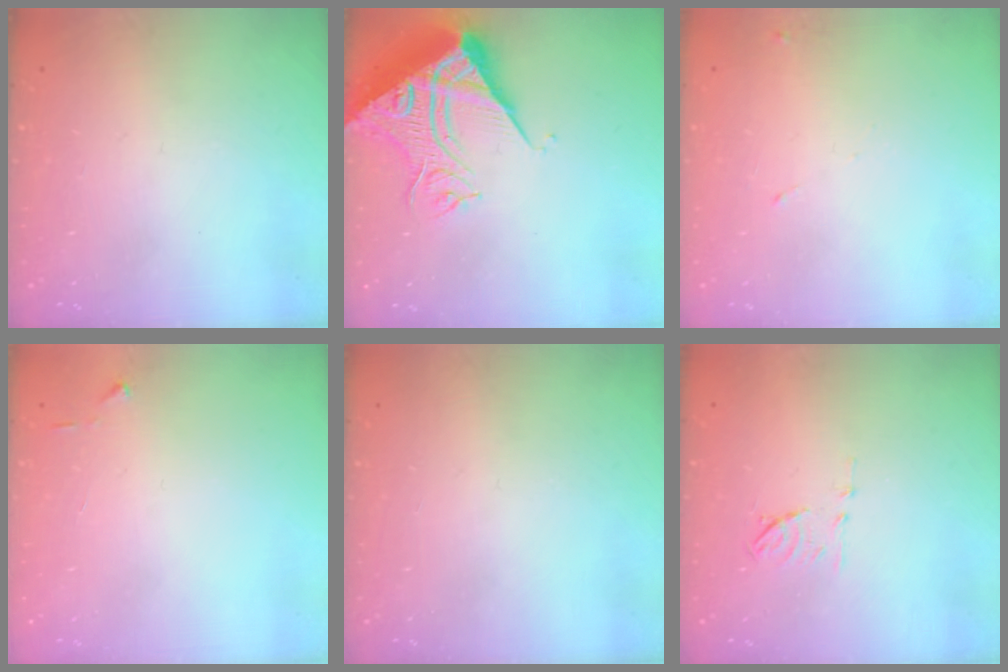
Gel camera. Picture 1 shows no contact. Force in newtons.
{"total": 12.0, "press": 11.9, "slide": 0.7}
{"total": 4.3, "press": 4.3, "slide": 0.7}
{"total": 3.0, "press": 2.9, "slide": 0.4}
{"total": 0.0}
{"total": 6.7, "press": 6.6, "slide": 0.9}